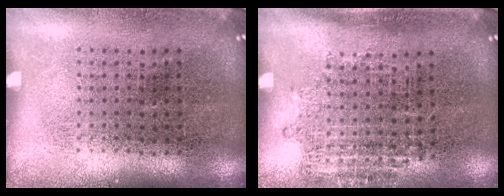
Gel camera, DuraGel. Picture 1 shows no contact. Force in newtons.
{"total": 1.1, "press": 0.9, "slide": 0.7}